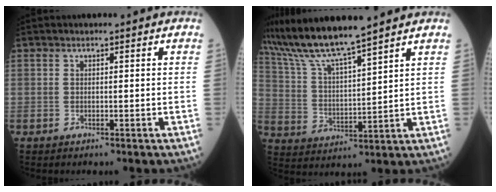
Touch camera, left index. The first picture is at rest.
{"total": 10.8, "force": [9.5, -0.7, 4.9], "torque": [-0.107, 0.011, 0.187]}